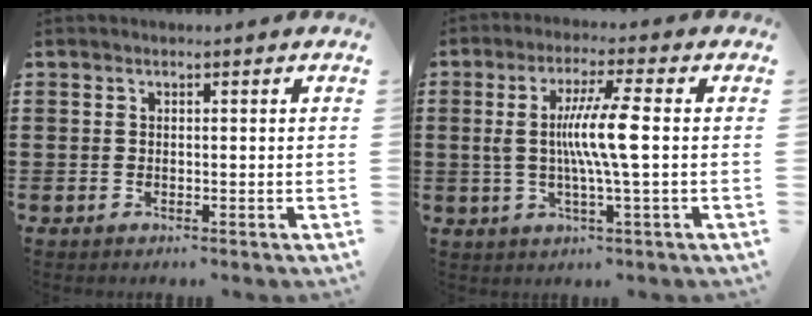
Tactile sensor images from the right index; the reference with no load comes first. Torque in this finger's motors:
{"motor_torque": [1.94, -0.20, 0.95, 0.21]}